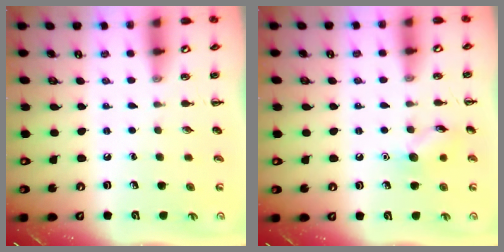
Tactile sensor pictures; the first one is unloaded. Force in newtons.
{"total": 7.5, "press": 7.4, "slide": 1.1}